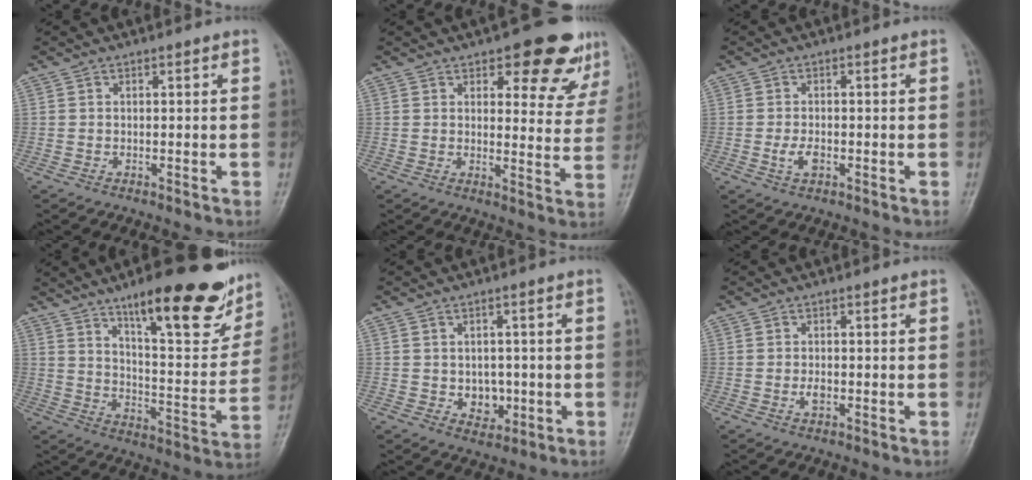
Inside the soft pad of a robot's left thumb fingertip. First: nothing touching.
{"total": 12.7, "force": [8.2, 5.2, 8.2], "torque": [-0.050, -0.044, 0.095]}
{"total": 2.7, "force": [-0.8, 1.5, 2.1], "torque": [-0.041, 0.000, -0.015]}
{"total": 22.5, "force": [14.4, 6.3, 16.1], "torque": [-0.187, -0.069, 0.218]}
{"total": 4.8, "force": [-0.5, 3.8, 2.8], "torque": [-0.013, 0.001, 0.002]}
{"total": 1.6, "force": [-0.3, 1.0, 1.2], "torque": [-0.020, -0.001, -0.006]}